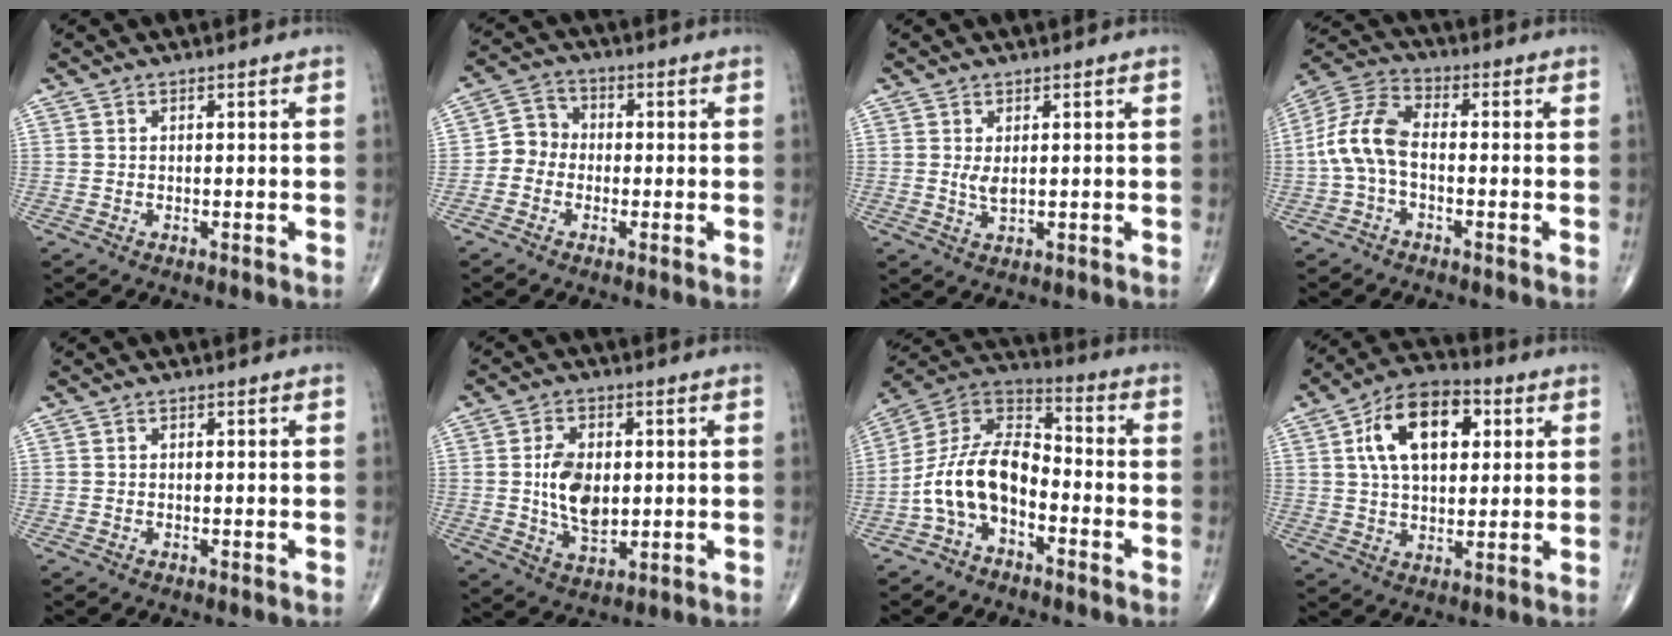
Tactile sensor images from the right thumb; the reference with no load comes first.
{"total": 5.2, "force": [-1.3, 4.6, 1.9], "torque": [-0.009, 0.020, -0.041]}
{"total": 2.2, "force": [0.4, 0.9, 1.9], "torque": [-0.036, -0.006, 0.013]}
{"total": 9.7, "force": [-1.4, 5.3, 8.0], "torque": [-0.170, 0.031, -0.038]}
{"total": 0.0}
{"total": 9.8, "force": [0.5, 6.0, 7.7], "torque": [-0.126, -0.008, 0.015]}
{"total": 12.9, "force": [-4.5, 7.4, 9.6], "torque": [-0.174, 0.066, -0.097]}
{"total": 15.4, "force": [4.5, 8.9, 11.8], "torque": [-0.179, 0.008, 0.072]}